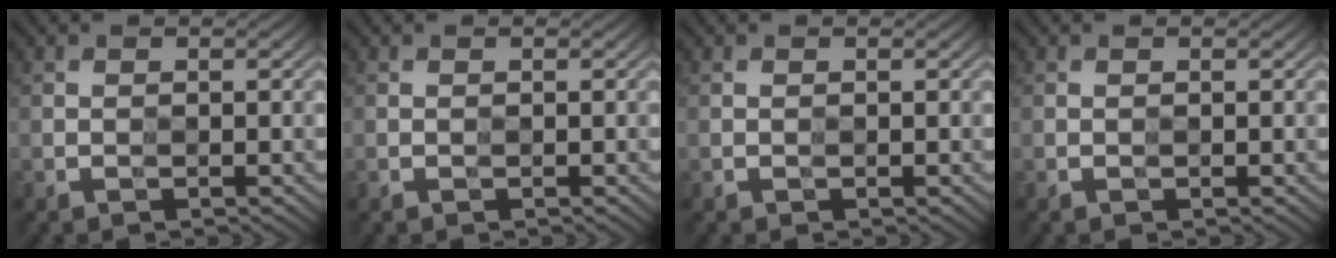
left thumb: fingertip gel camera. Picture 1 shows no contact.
{"total": 0.0}
{"total": 0.0}
{"total": 0.0}